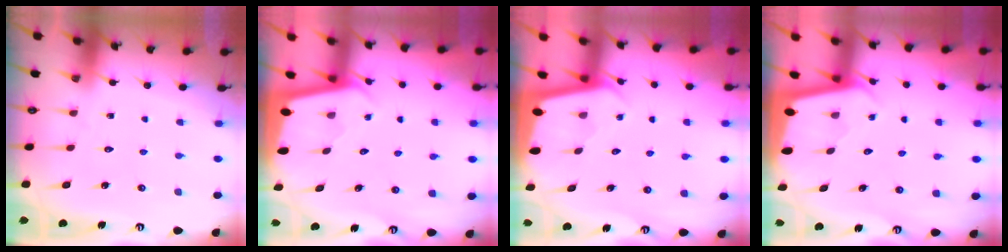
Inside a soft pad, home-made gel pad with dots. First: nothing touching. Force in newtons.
{"total": 1.9, "press": 1.9, "slide": 0.1}
{"total": 2.0, "press": 2.0, "slide": 0.0}
{"total": 1.9, "press": 1.9, "slide": 0.1}